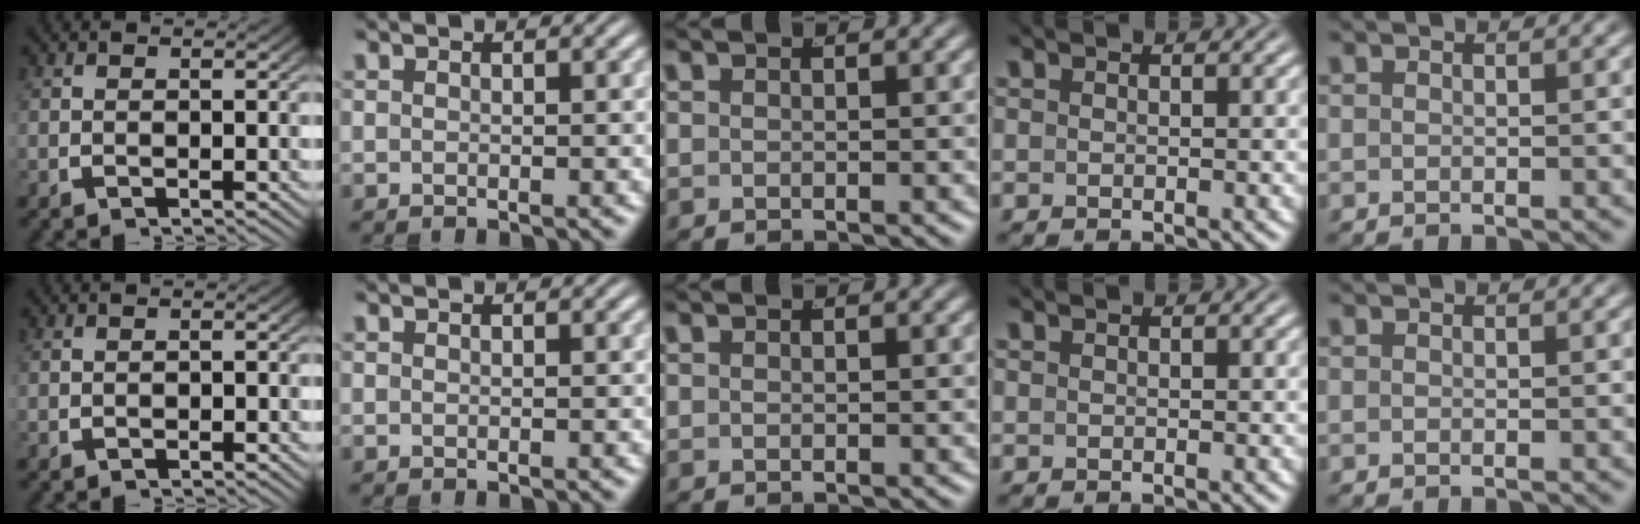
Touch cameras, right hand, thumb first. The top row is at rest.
{"thumb": {"total": 0.6, "force": [-0.5, 0.1, 0.2], "torque": [-0.002, -0.002, -0.009]}}